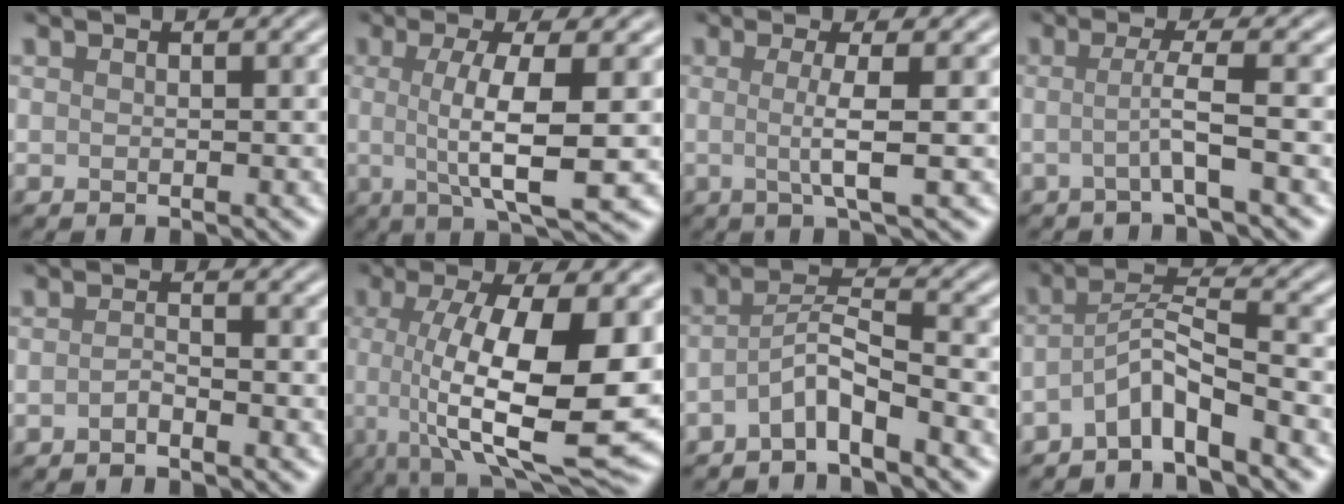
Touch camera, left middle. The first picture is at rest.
{"total": 7.0, "force": [-0.1, 1.6, 6.9], "torque": [-0.111, 0.000, -0.003]}
{"total": 3.4, "force": [0.0, 0.6, 3.3], "torque": [-0.057, -0.007, -0.007]}
{"total": 3.0, "force": [-0.5, 0.4, 2.9], "torque": [-0.052, -0.005, -0.020]}
{"total": 1.1, "force": [-0.7, 0.2, 0.8], "torque": [-0.017, 0.003, -0.015]}
{"total": 12.6, "force": [-0.5, 4.0, 12.0], "torque": [-0.192, -0.015, -0.009]}
{"total": 3.5, "force": [-2.3, 0.5, 2.6], "torque": [-0.048, 0.011, -0.056]}
{"total": 4.2, "force": [-2.8, 0.6, 3.1], "torque": [-0.055, 0.011, -0.063]}